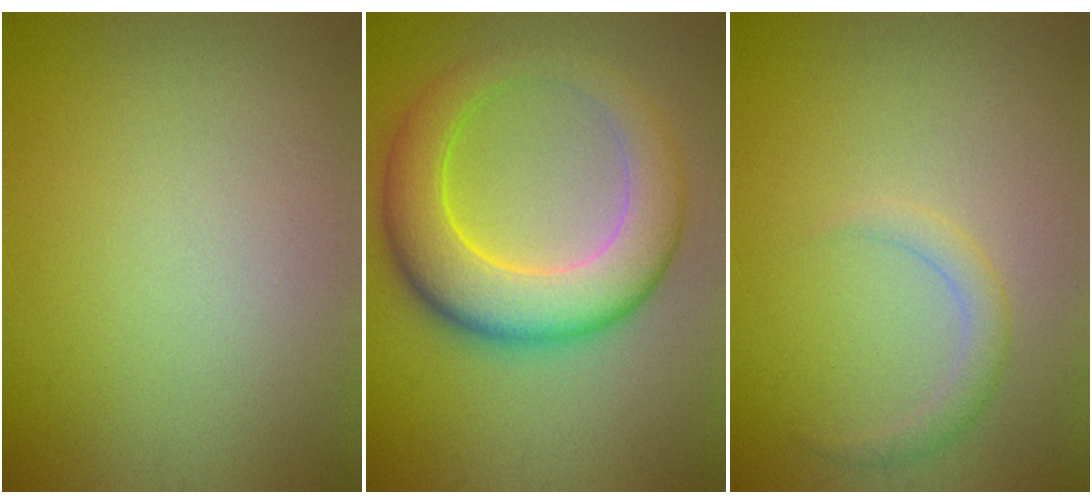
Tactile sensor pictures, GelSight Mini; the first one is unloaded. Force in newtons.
{"total": 8.9, "press": 8.9, "slide": 0.1}
{"total": 1.7, "press": 1.7, "slide": 0.1}